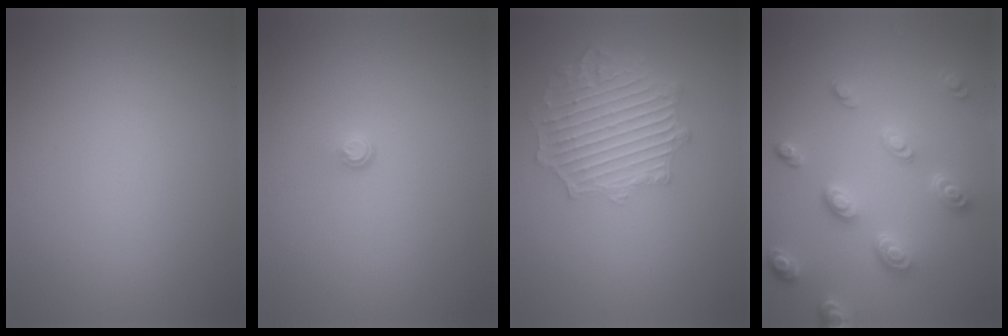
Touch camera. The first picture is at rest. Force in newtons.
{"total": 0.7, "press": 0.4, "slide": 0.6}
{"total": 6.2, "press": 4.8, "slide": 3.9}
{"total": 4.7, "press": 3.6, "slide": 3.0}